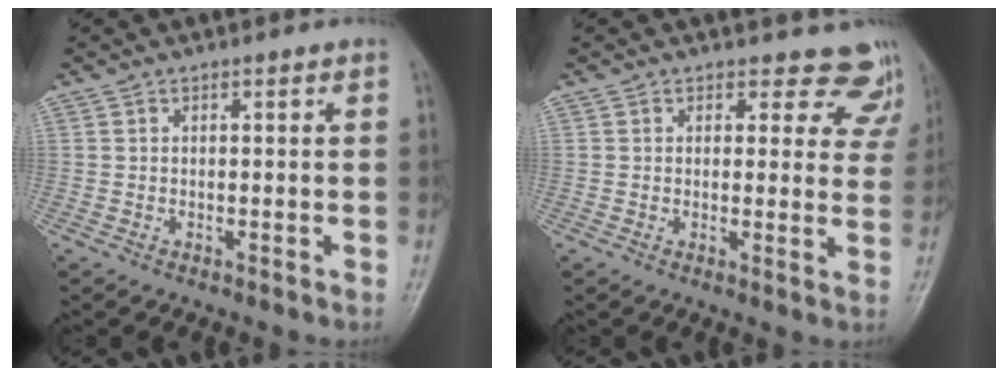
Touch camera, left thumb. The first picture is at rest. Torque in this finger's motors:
{"motor_torque": [0.11, 0.11, 0.03, -0.07, 0.02]}